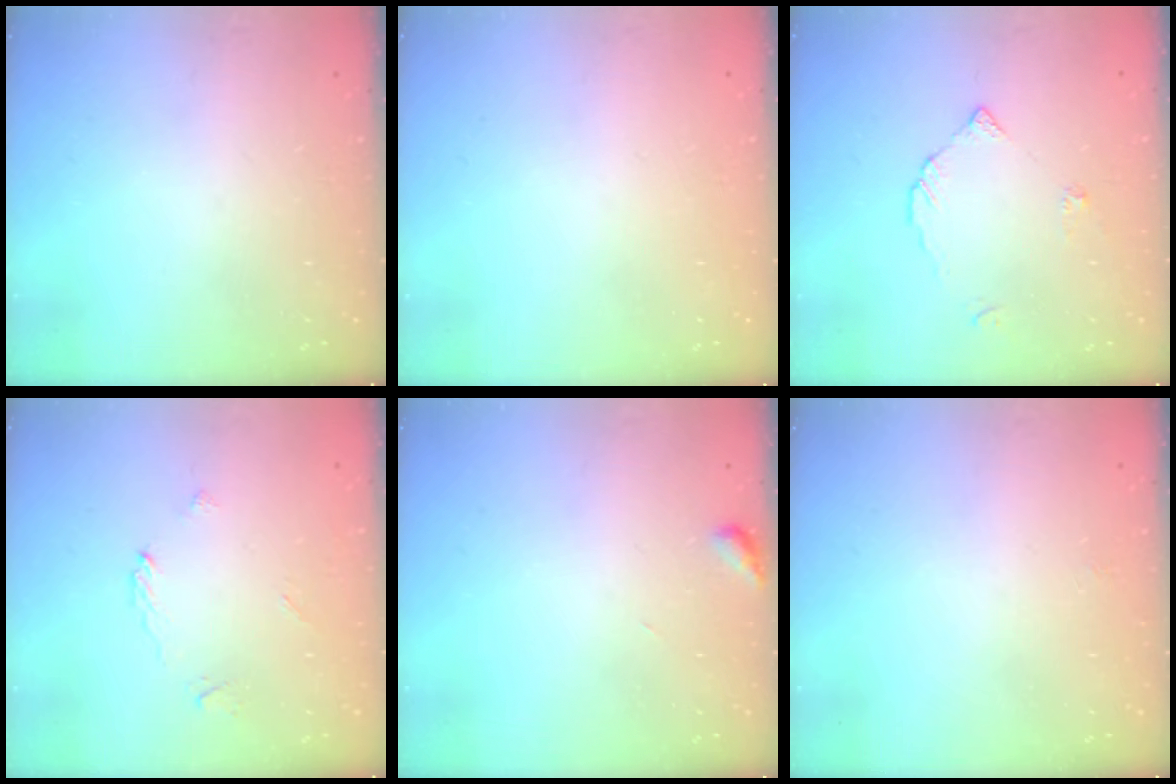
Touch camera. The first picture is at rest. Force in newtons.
{"total": 1.9, "press": 1.9, "slide": 0.1}
{"total": 2.9, "press": 2.9, "slide": 0.1}
{"total": 2.7, "press": 2.7, "slide": 0.2}
{"total": 2.6, "press": 2.6, "slide": 0.3}
{"total": 2.3, "press": 2.3, "slide": 0.3}